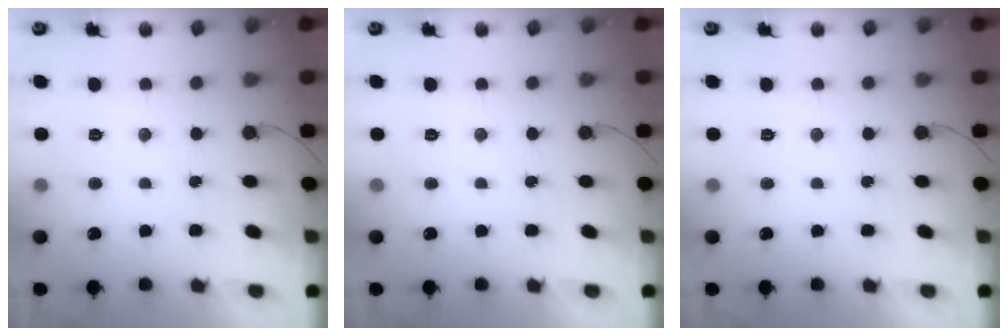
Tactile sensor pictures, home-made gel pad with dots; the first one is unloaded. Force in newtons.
{"total": 0.0}
{"total": 0.0}